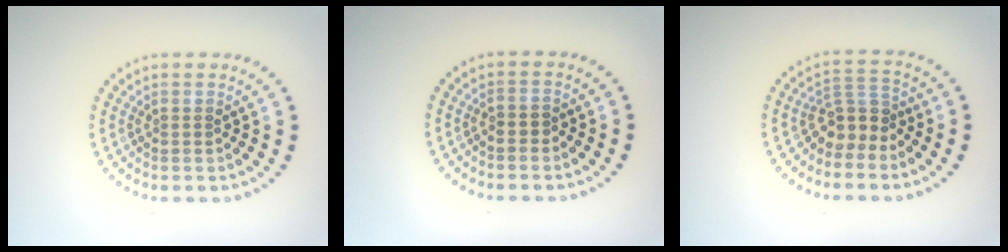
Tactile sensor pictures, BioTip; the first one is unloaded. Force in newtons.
{"total": 0.6, "press": 0.5, "slide": 0.4}
{"total": 3.0, "press": 2.3, "slide": 1.9}